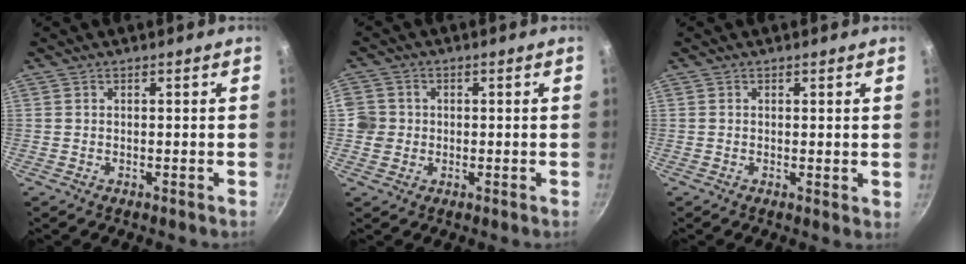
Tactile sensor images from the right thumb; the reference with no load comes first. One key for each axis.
{"total": 4.7, "fx": -0.4, "fy": 4.5, "fz": 1.3, "tx": -0.002, "ty": 0.008, "tz": -0.012}
{"total": 1.0, "fx": 0.5, "fy": 0.5, "fz": 0.8, "tx": -0.009, "ty": -0.005, "tz": 0.004}